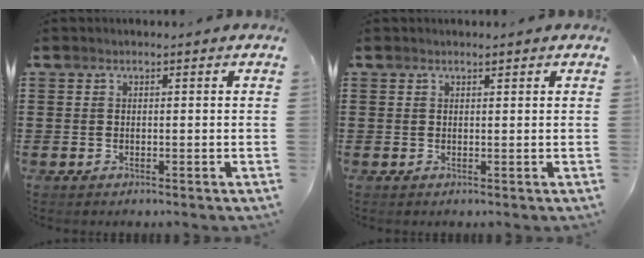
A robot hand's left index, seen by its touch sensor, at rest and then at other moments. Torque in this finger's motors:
{"motor_torque": [2.14, 0.00, 0.08, 0.03]}